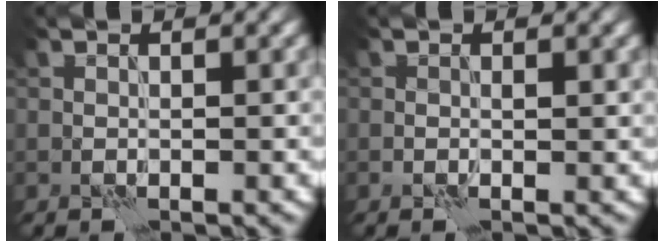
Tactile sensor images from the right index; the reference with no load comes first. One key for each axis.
{"total": 0.9, "fx": 0.1, "fy": 0.4, "fz": 0.8, "tx": -0.012, "ty": -0.002, "tz": 0.001}